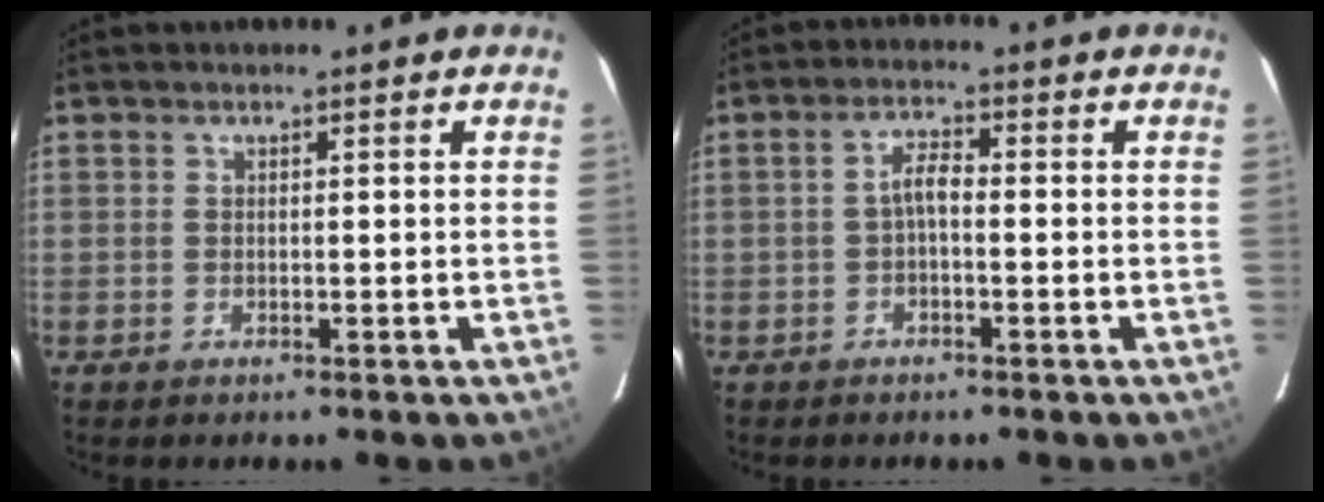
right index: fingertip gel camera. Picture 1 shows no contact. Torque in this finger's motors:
{"motor_torque": [0.49, -0.19, 0.29, 0.08]}